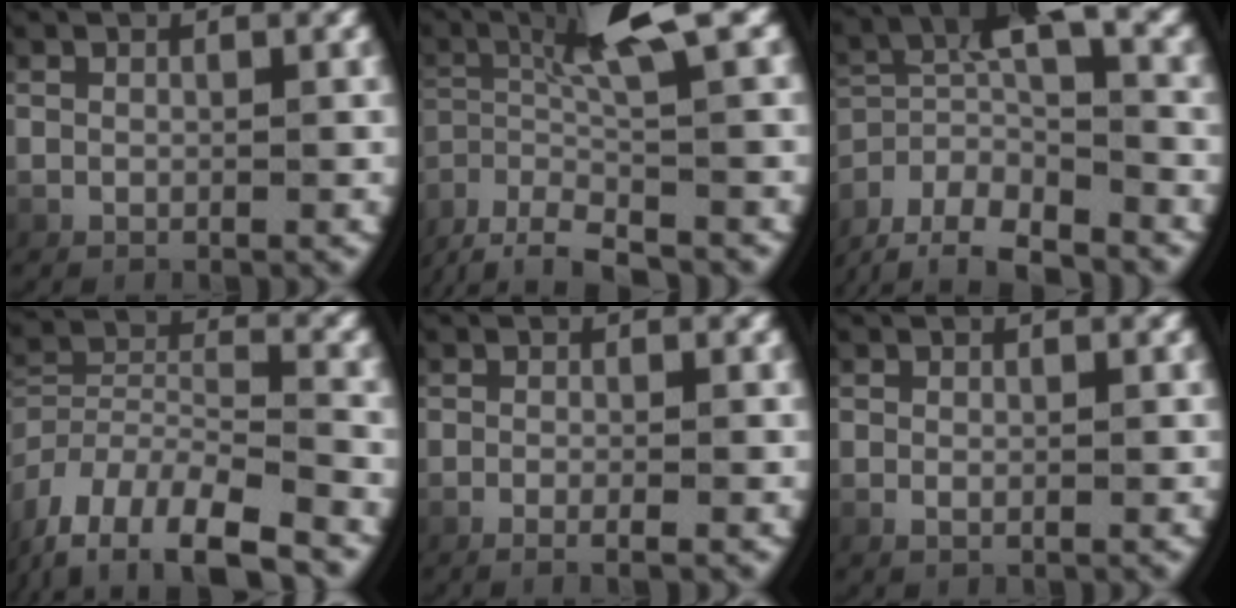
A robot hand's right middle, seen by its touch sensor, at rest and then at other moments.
{"total": 6.5, "force": [0.8, 2.0, 6.1], "torque": [-0.131, 0.003, 0.024]}
{"total": 7.2, "force": [-1.7, 4.8, 5.2], "torque": [-0.114, -0.025, -0.021]}
{"total": 7.4, "force": [-3.3, 4.2, 5.1], "torque": [-0.108, -0.013, -0.047]}
{"total": 1.8, "force": [-1.4, 0.4, 1.2], "torque": [-0.032, 0.002, -0.026]}
{"total": 0.6, "force": [-0.3, 0.3, 0.4], "torque": [-0.020, -0.007, 0.000]}